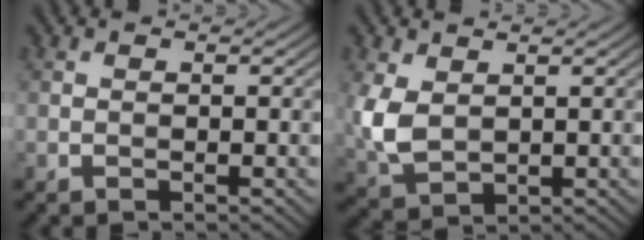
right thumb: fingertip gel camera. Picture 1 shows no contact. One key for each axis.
{"total": 5.7, "fx": 1.1, "fy": 3.8, "fz": 4.1, "tx": -0.114, "ty": -0.004, "tz": 0.025}